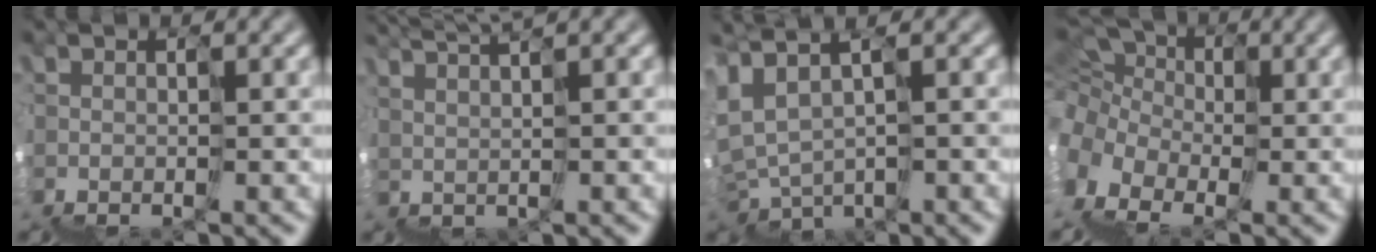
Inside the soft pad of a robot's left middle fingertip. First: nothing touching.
{"total": 5.2, "force": [5.1, -0.2, 1.1], "torque": [0.012, 0.051, 0.091]}
{"total": 2.1, "force": [1.7, -0.1, -1.2], "torque": [-0.003, 0.032, 0.018]}
{"total": 4.2, "force": [0.4, 3.9, 1.5], "torque": [-0.047, 0.035, 0.004]}